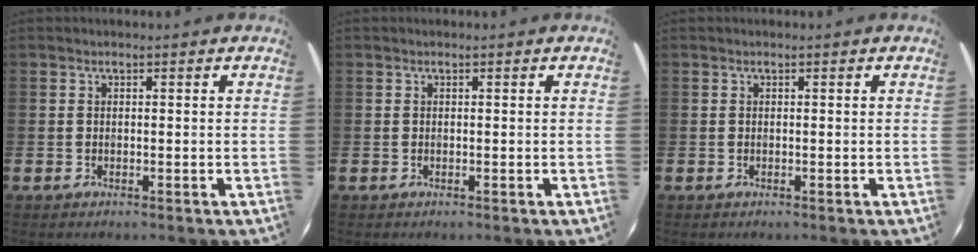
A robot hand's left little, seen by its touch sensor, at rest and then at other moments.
{"total": 0.0}
{"total": 0.0}